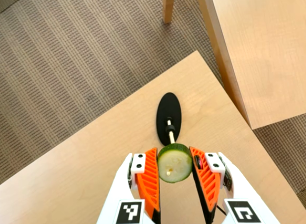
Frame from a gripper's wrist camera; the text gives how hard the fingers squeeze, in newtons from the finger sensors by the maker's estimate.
{"total": 12.8, "left": 13.6, "right": 12.1}